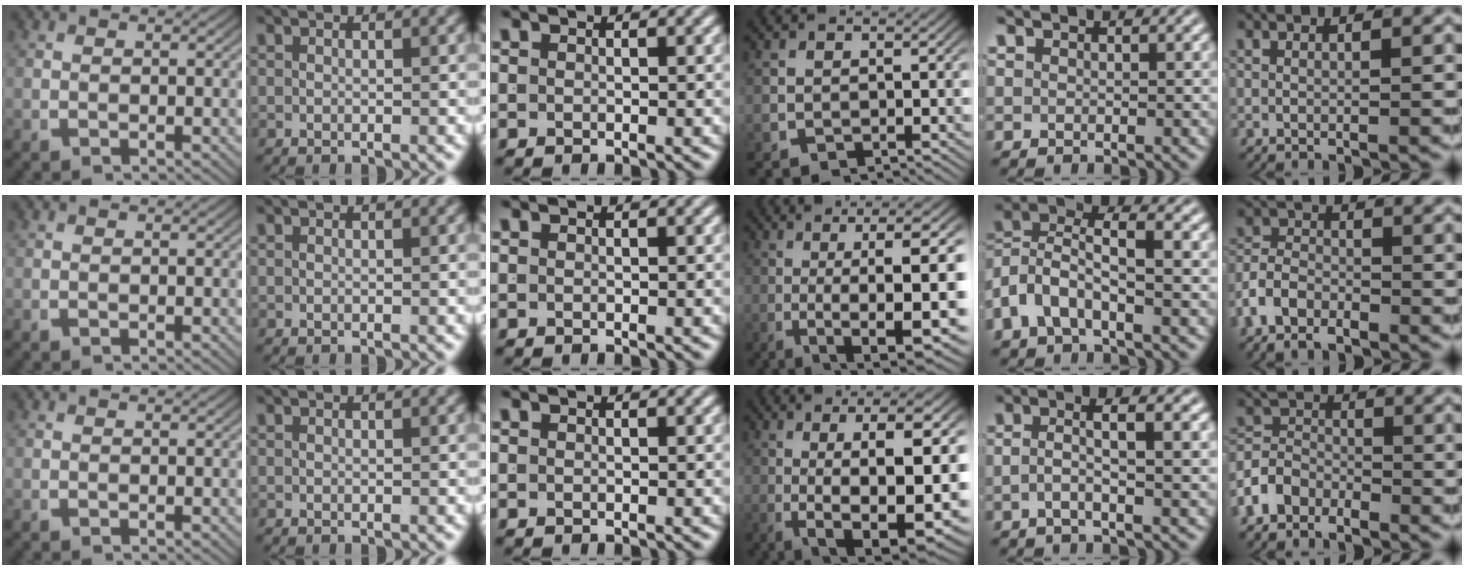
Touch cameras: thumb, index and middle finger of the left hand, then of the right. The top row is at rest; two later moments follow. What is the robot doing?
{"motion": "lift_and_place", "object": "coat"}